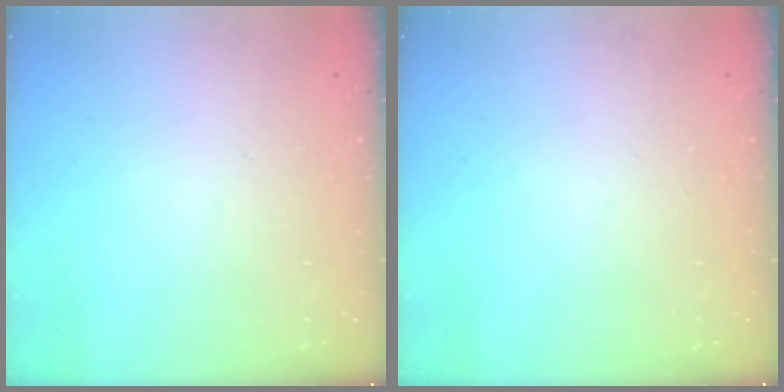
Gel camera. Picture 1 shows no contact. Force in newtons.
{"total": 0.0}